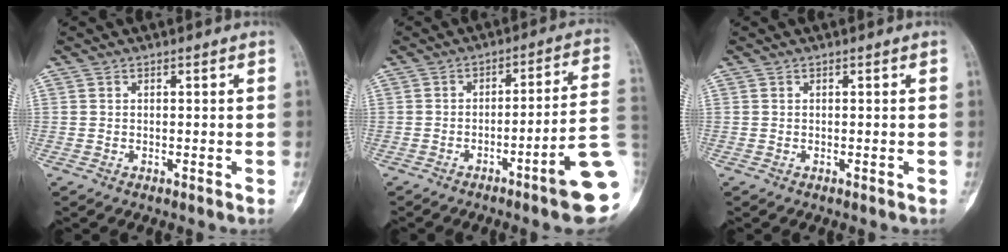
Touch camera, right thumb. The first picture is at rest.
{"total": 17.8, "force": [-6.3, 0.1, 16.7], "torque": [-0.198, 0.026, -0.099]}
{"total": 0.0}